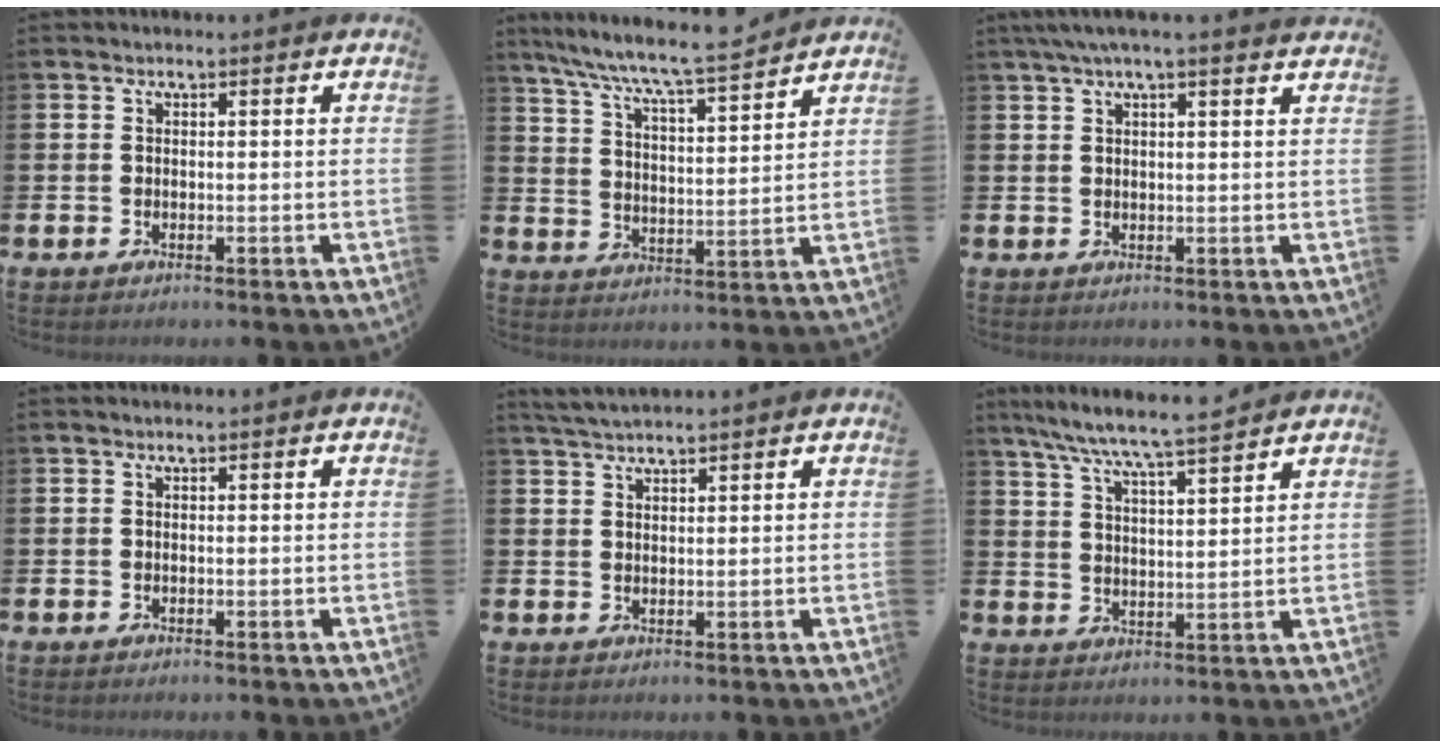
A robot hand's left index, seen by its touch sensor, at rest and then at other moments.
{"total": 7.8, "force": [7.5, -0.1, 2.4], "torque": [-0.077, -0.056, 0.129]}
{"total": 3.3, "force": [2.6, 0.0, 1.9], "torque": [-0.036, -0.003, 0.046]}
{"total": 0.0}
{"total": 2.8, "force": [2.6, 0.3, 0.8], "torque": [-0.026, -0.002, 0.051]}
{"total": 7.3, "force": [6.9, -0.1, 2.4], "torque": [-0.073, -0.038, 0.121]}